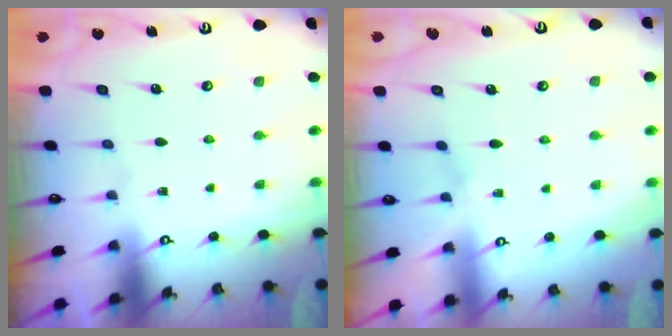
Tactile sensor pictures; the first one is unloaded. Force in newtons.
{"total": 2.8, "press": 2.8, "slide": 0.5}